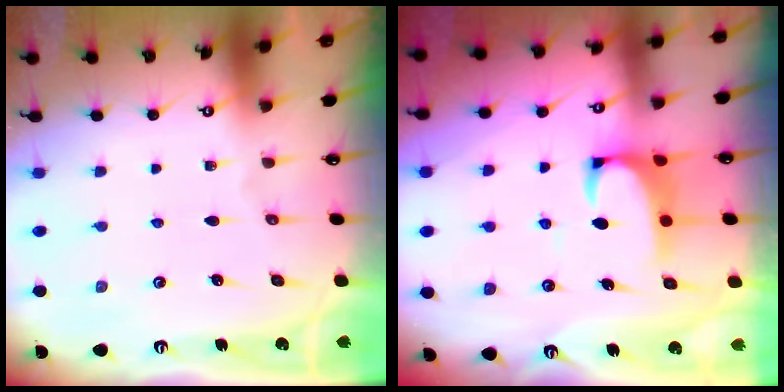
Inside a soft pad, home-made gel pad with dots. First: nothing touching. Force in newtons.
{"total": 2.2, "press": 2.0, "slide": 1.0}